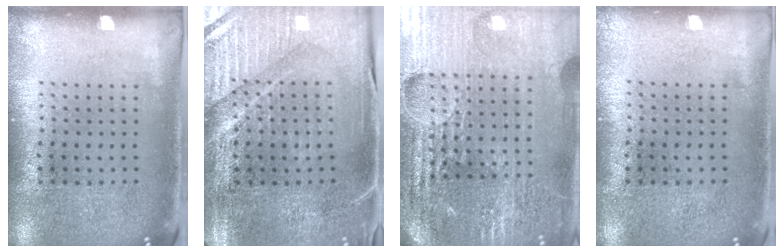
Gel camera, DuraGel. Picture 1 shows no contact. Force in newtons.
{"total": 4.0, "press": 3.9, "slide": 0.9}
{"total": 5.7, "press": 5.2, "slide": 2.3}
{"total": 0.0}